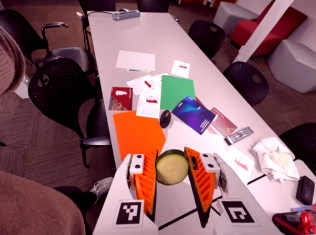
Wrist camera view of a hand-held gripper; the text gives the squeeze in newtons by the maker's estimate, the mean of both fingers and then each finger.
{"total": 15.9, "left": 17.4, "right": 14.4}